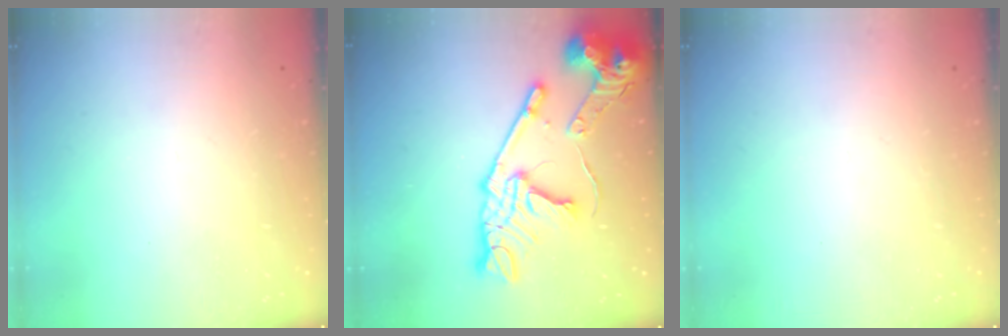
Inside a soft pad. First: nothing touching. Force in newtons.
{"total": 19.4, "press": 19.4, "slide": 1.8}
{"total": 0.0}